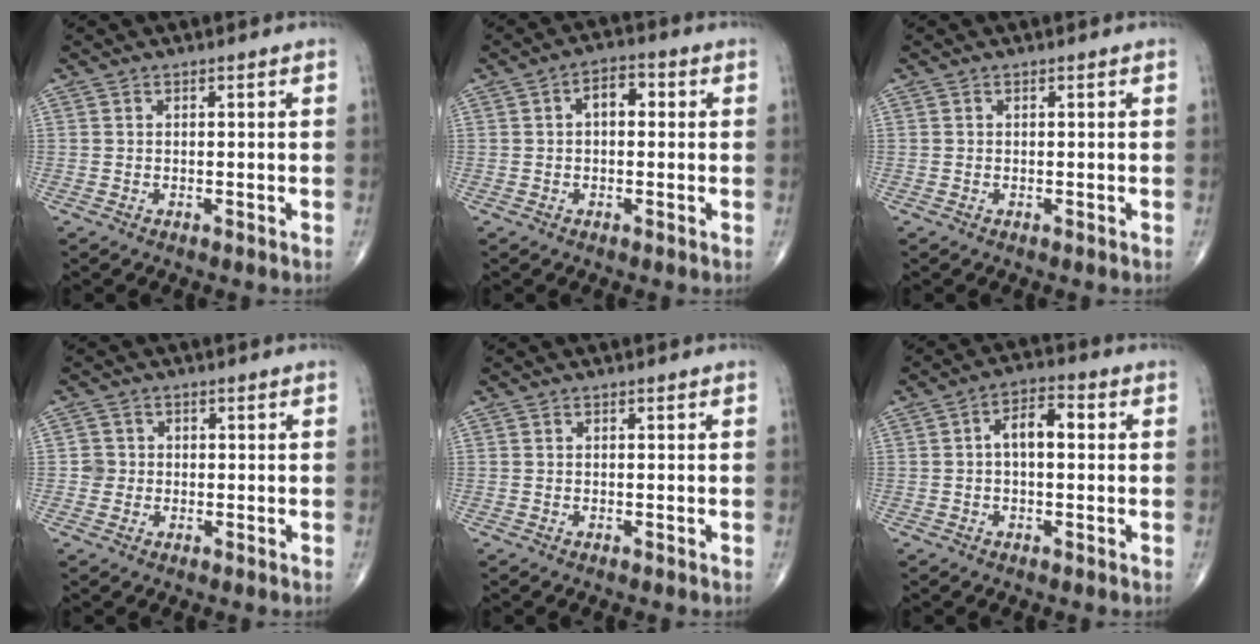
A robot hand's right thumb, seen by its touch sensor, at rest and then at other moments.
{"total": 4.6, "force": [0.6, 2.7, 3.6], "torque": [-0.044, 0.016, 0.000]}
{"total": 0.0}
{"total": 2.3, "force": [-0.1, 2.3, 0.1], "torque": [0.018, 0.008, -0.006]}
{"total": 0.0}
{"total": 6.1, "force": [0.5, 3.1, 5.2], "torque": [-0.081, 0.022, 0.000]}